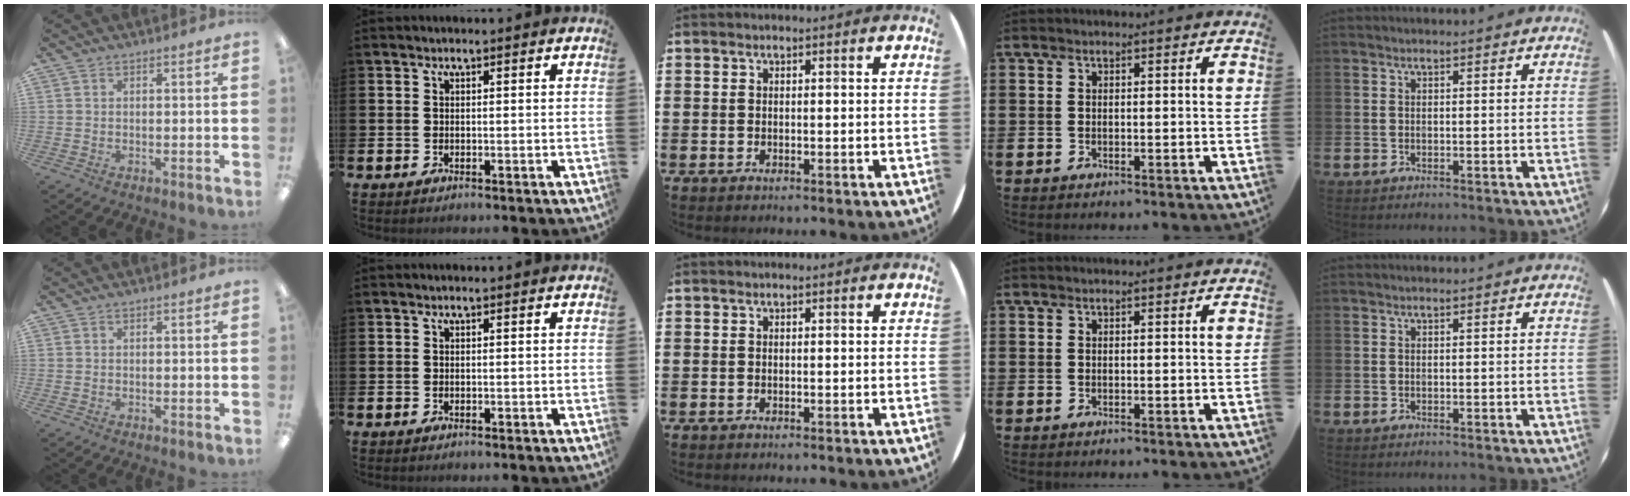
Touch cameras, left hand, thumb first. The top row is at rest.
{}